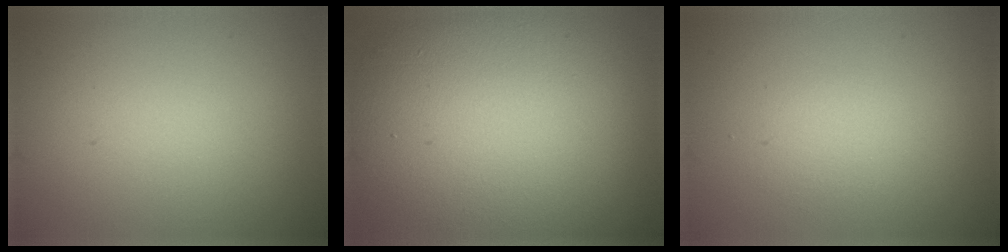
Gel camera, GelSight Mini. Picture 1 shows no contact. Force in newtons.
{"total": 15.4, "press": 15.4, "slide": 0.9}
{"total": 1.4, "press": 1.4, "slide": 0.1}